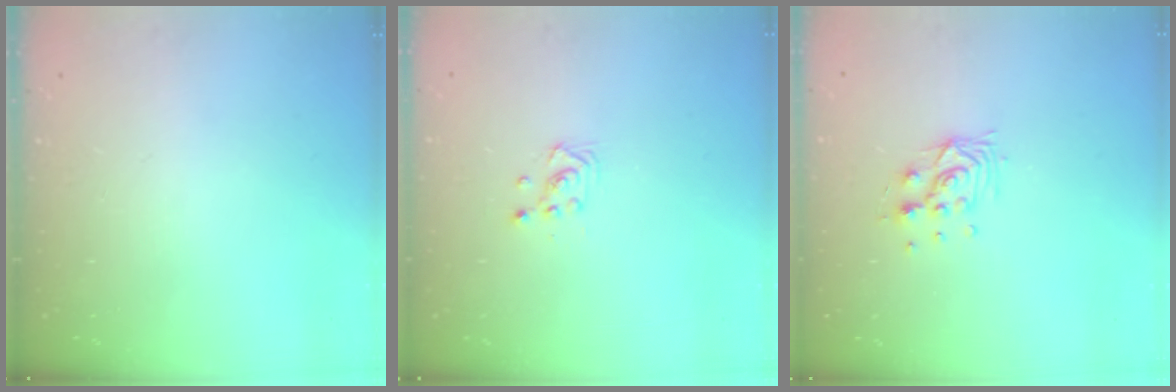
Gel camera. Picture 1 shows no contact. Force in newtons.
{"total": 3.0, "press": 3.0, "slide": 0.3}
{"total": 8.3, "press": 8.3, "slide": 0.7}